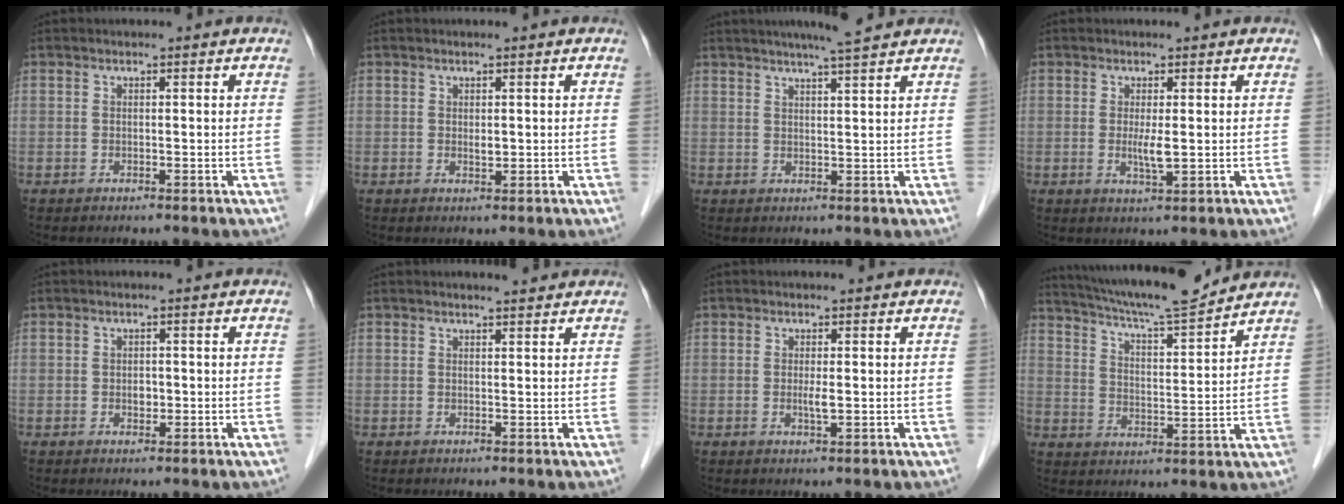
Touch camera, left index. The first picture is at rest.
{"total": 1.0, "force": [0.3, 0.5, 0.8], "torque": [-0.013, -0.003, 0.006]}
{"total": 6.7, "force": [5.7, -0.3, 3.5], "torque": [-0.060, 0.015, 0.082]}
{"total": 2.6, "force": [0.1, 0.3, 2.6], "torque": [-0.052, -0.007, 0.006]}
{"total": 1.3, "force": [-0.1, 0.9, 0.9], "torque": [-0.016, 0.001, 0.000]}
{"total": 1.9, "force": [1.9, 0.1, 0.5], "torque": [-0.012, 0.003, 0.028]}
{"total": 1.5, "force": [0.0, 0.1, 1.5], "torque": [-0.031, -0.003, 0.001]}
{"total": 14.5, "force": [13.4, 0.2, 5.5], "torque": [-0.100, 0.001, 0.209]}